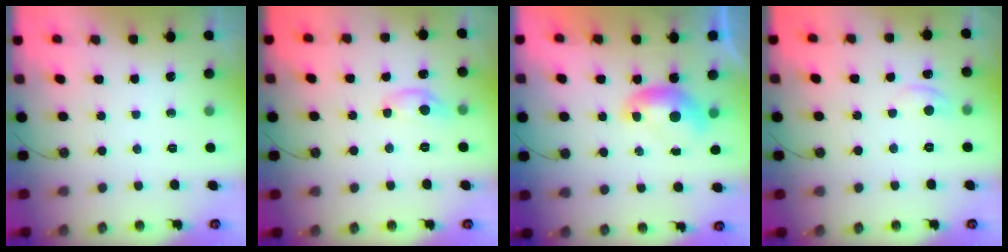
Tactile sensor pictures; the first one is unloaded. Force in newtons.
{"total": 1.9, "press": 1.9, "slide": 0.2}
{"total": 0.0}
{"total": 0.5, "press": 0.3, "slide": 0.5}